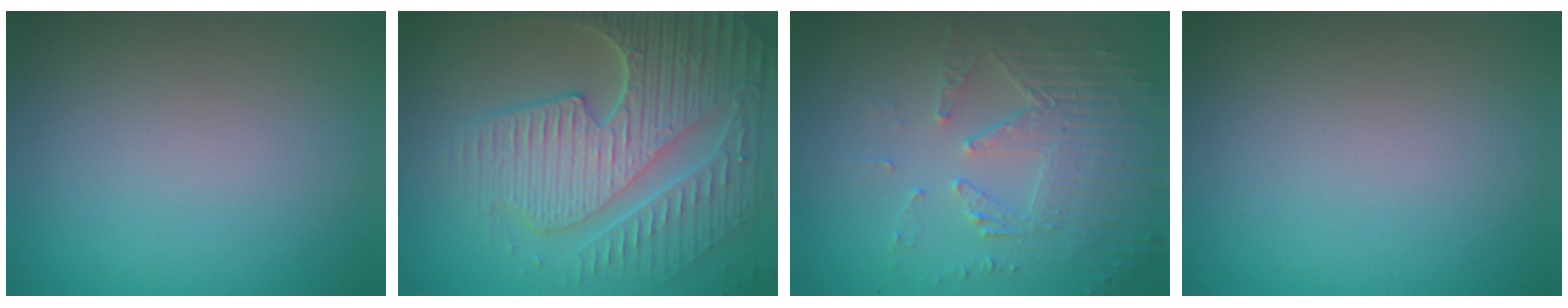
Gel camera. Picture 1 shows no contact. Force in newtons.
{"total": 8.9, "press": 6.4, "slide": 6.1}
{"total": 5.8, "press": 3.8, "slide": 4.3}
{"total": 0.0}